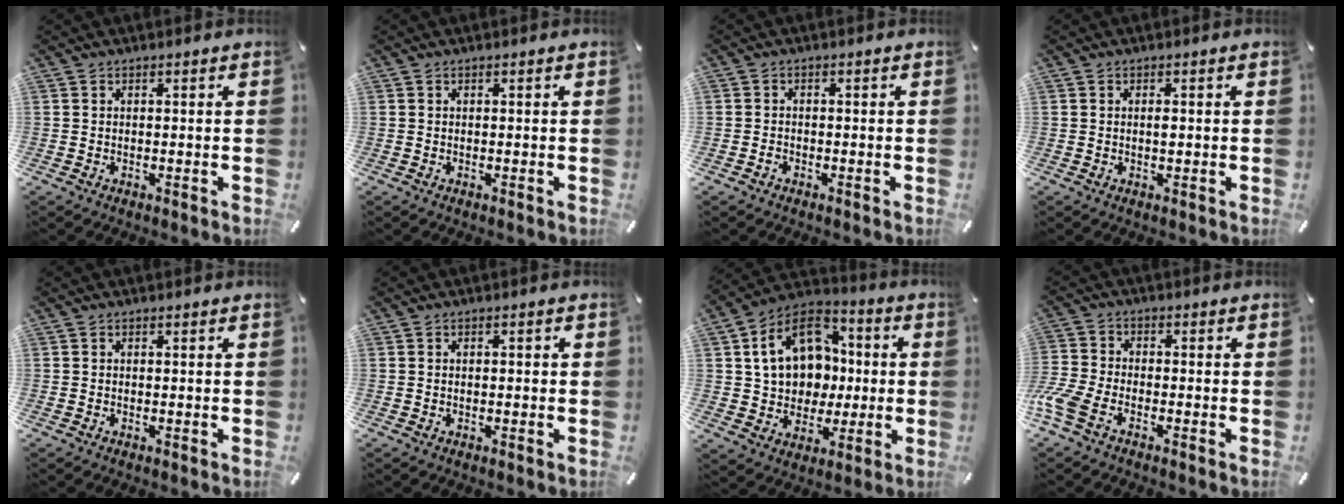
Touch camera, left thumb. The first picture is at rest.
{"total": 0.0}
{"total": 1.6, "force": [-0.8, 1.4, 0.3], "torque": [-0.005, 0.005, -0.018]}
{"total": 1.1, "force": [0.0, 0.4, 1.0], "torque": [-0.020, 0.001, -0.001]}
{"total": 0.0}
{"total": 1.0, "force": [-0.2, 0.5, 0.9], "torque": [-0.016, 0.002, -0.005]}
{"total": 16.9, "force": [2.3, 14.0, 9.1], "torque": [-0.167, 0.006, 0.051]}
{"total": 6.4, "force": [-3.8, 3.3, 3.9], "torque": [-0.112, -0.002, -0.080]}